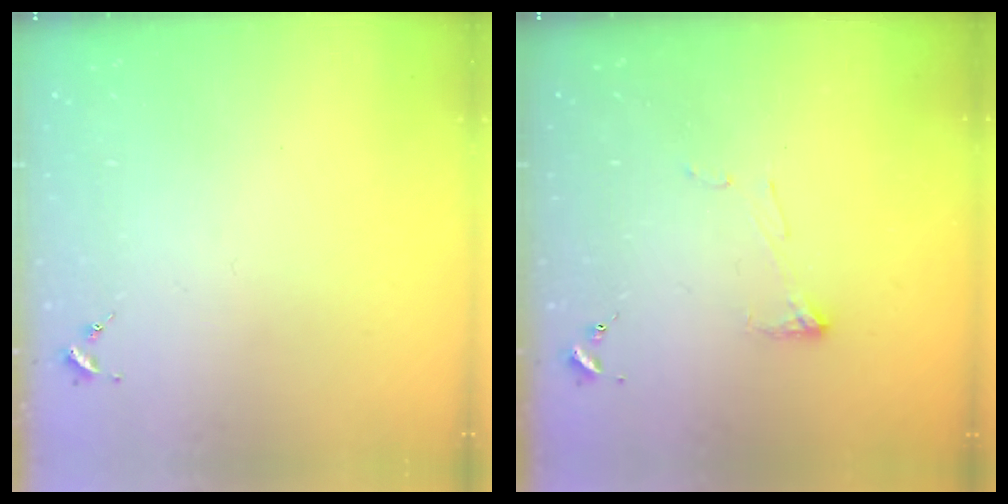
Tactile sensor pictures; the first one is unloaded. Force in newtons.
{"total": 4.1, "press": 4.0, "slide": 0.7}